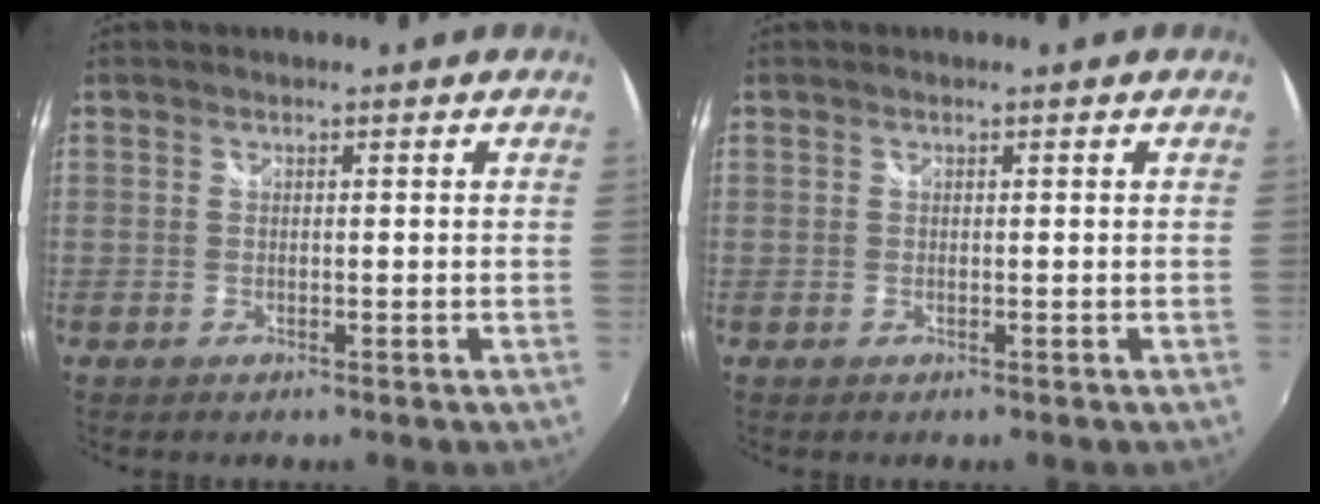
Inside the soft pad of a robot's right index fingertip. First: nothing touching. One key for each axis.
{"total": 0.0}